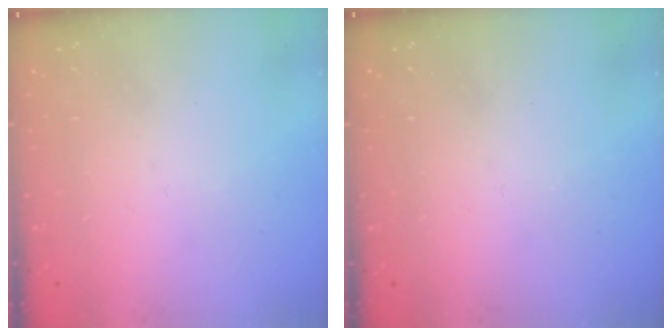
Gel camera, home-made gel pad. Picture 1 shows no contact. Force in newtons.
{"total": 0.0}